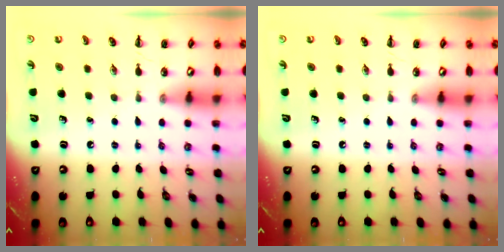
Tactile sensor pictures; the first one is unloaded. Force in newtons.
{"total": 0.0}